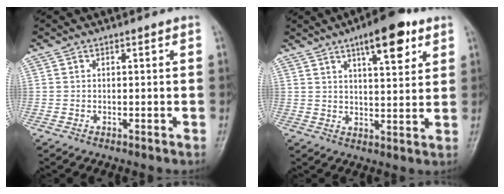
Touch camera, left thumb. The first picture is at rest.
{"total": 10.8, "force": [6.0, 3.6, 8.3], "torque": [-0.100, -0.025, 0.086]}